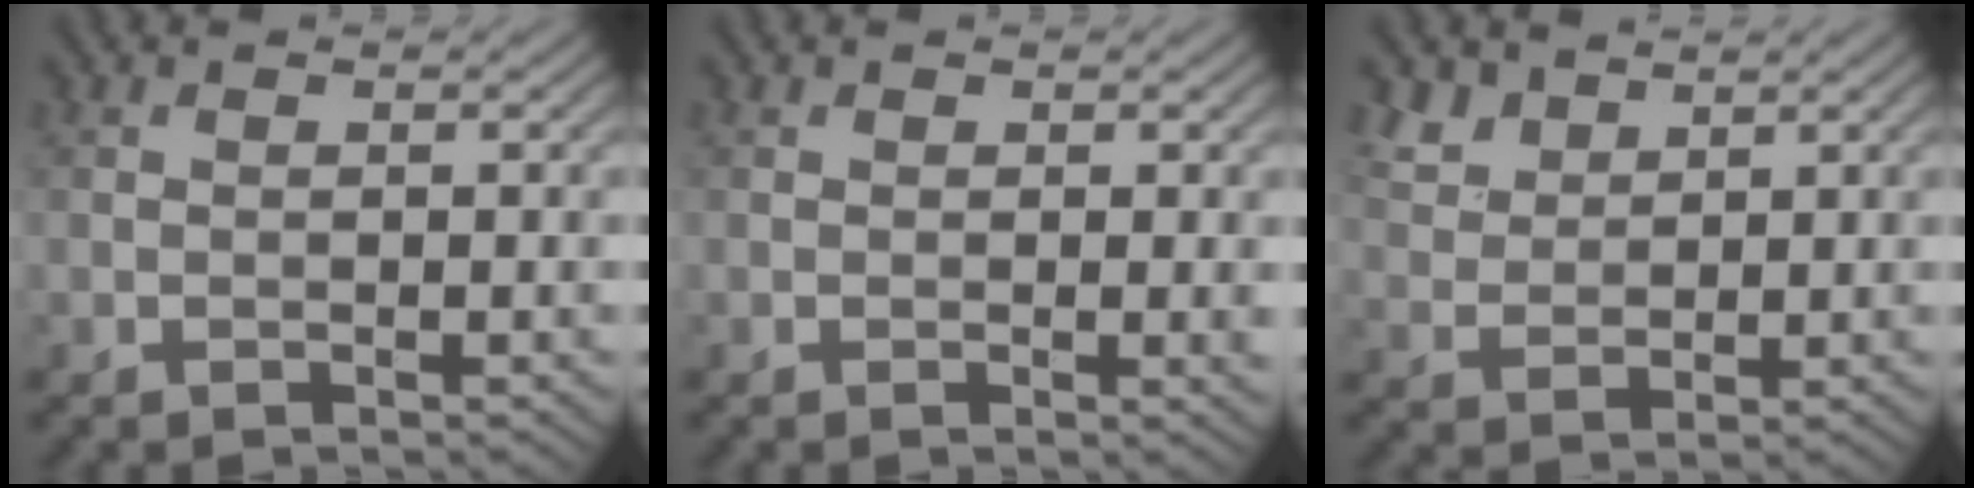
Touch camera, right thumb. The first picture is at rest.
{"total": 1.0, "force": [0.3, 0.3, 0.9], "torque": [-0.013, -0.004, 0.003]}
{"total": 3.7, "force": [2.9, 1.9, 1.3], "torque": [-0.039, 0.001, 0.070]}